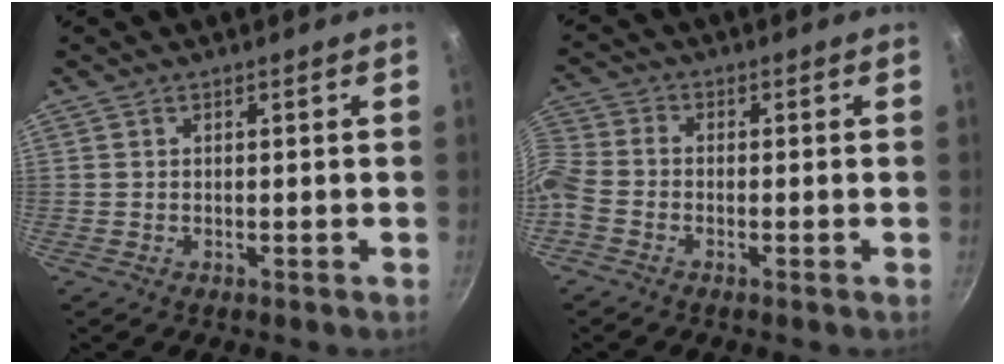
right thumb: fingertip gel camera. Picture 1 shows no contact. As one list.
[{"total": 7.1, "force": [-3.2, 4.8, 4.1], "torque": [-0.103, 0.026, -0.087]}]